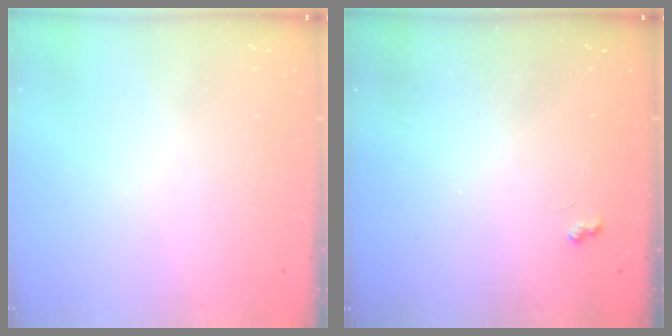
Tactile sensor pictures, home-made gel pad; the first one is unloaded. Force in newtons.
{"total": 2.9, "press": 2.8, "slide": 0.5}